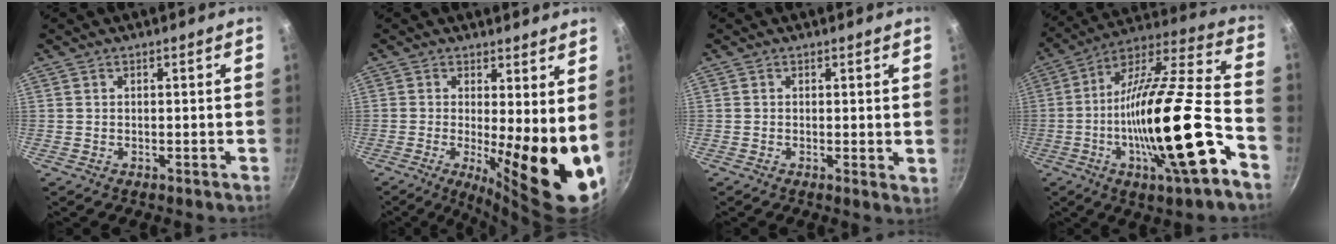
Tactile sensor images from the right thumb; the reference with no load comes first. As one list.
[{"total": 13.9, "force": [-0.3, 3.7, 13.4], "torque": [-0.174, -0.025, -0.001]}, {"total": 1.9, "force": [0.4, 0.8, 1.7], "torque": [-0.022, -0.005, 0.003]}, {"total": 26.4, "force": [-9.0, 6.1, 24.1], "torque": [-0.379, 0.027, -0.159]}]